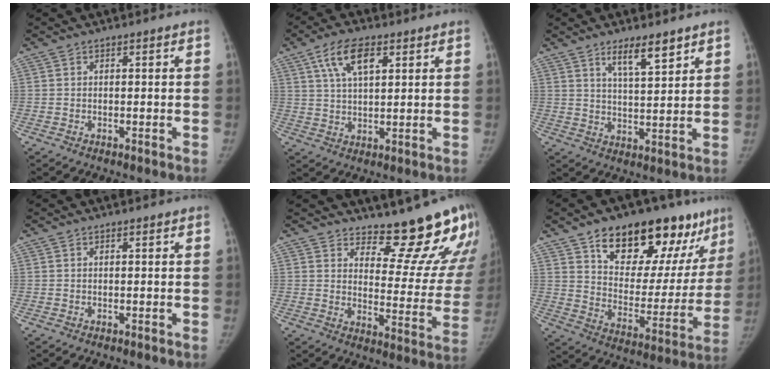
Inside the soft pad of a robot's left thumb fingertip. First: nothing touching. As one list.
[{"total": 8.8, "force": [4.1, 4.1, 6.6], "torque": [-0.112, -0.008, 0.075]}, {"total": 7.0, "force": [4.7, 1.8, 4.9], "torque": [-0.068, -0.034, 0.081]}, {"total": 0.0}, {"total": 16.7, "force": [14.8, 4.6, 6.1], "torque": [-0.023, -0.152, 0.183]}, {"total": 25.7, "force": [15.9, 12.1, 16.1], "torque": [-0.178, -0.053, 0.243]}]